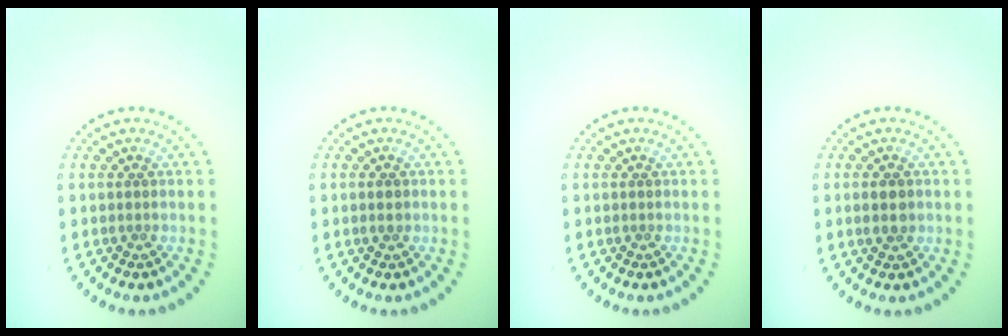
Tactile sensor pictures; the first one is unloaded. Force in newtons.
{"total": 1.1, "press": 1.1, "slide": 0.1}
{"total": 0.0}
{"total": 1.8, "press": 1.8, "slide": 0.0}